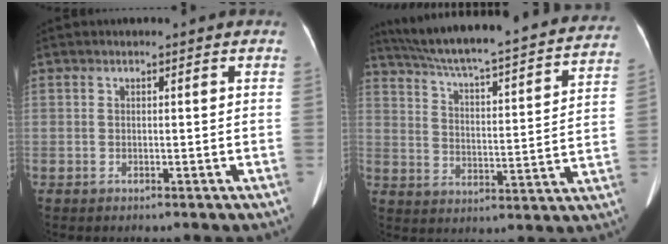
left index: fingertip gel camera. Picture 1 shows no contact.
{"total": 31.4, "force": [28.2, 3.3, 13.4], "torque": [-0.221, -0.044, 0.364]}